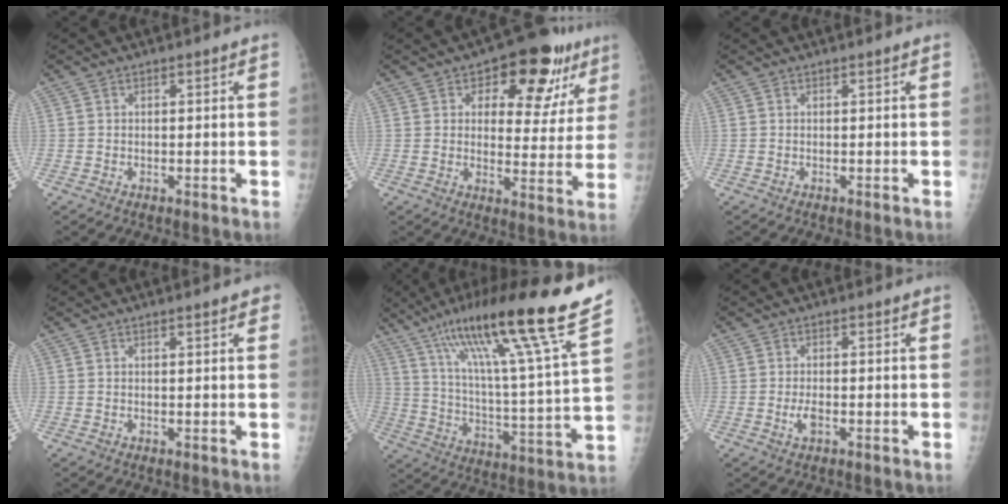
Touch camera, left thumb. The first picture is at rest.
{"total": 15.8, "force": [8.0, 8.5, 10.7], "torque": [-0.081, -0.019, 0.107]}
{"total": 0.0}
{"total": 2.0, "force": [1.3, 0.6, 1.5], "torque": [-0.015, 0.000, 0.014]}
{"total": 25.2, "force": [17.1, 1.3, 18.5], "torque": [-0.288, -0.062, 0.281]}
{"total": 2.5, "force": [-0.8, 1.2, 2.1], "torque": [-0.041, 0.001, -0.014]}